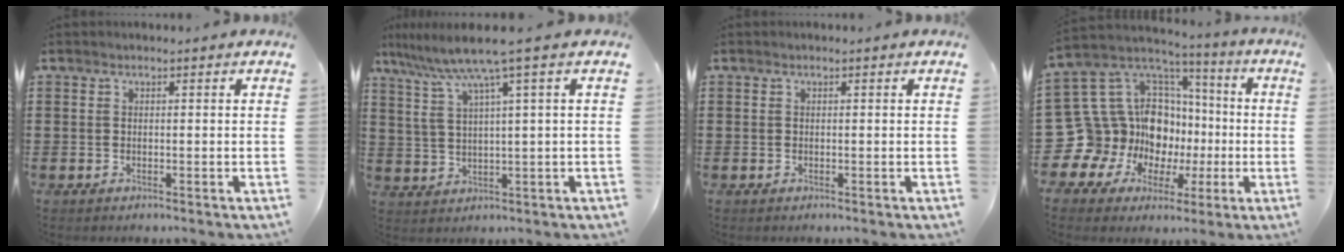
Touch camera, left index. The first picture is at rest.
{"total": 7.0, "force": [3.9, -0.1, 5.8], "torque": [-0.134, -0.022, 0.060]}
{"total": 0.0}
{"total": 16.2, "force": [-3.7, 14.8, 5.7], "torque": [-0.168, -0.016, -0.028]}